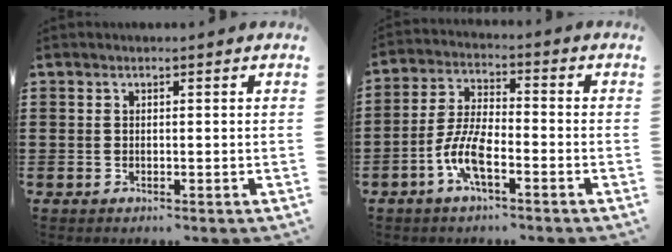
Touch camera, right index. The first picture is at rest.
{"total": 7.4, "force": [-3.3, 2.3, 6.2], "torque": [-0.151, -0.012, -0.068]}